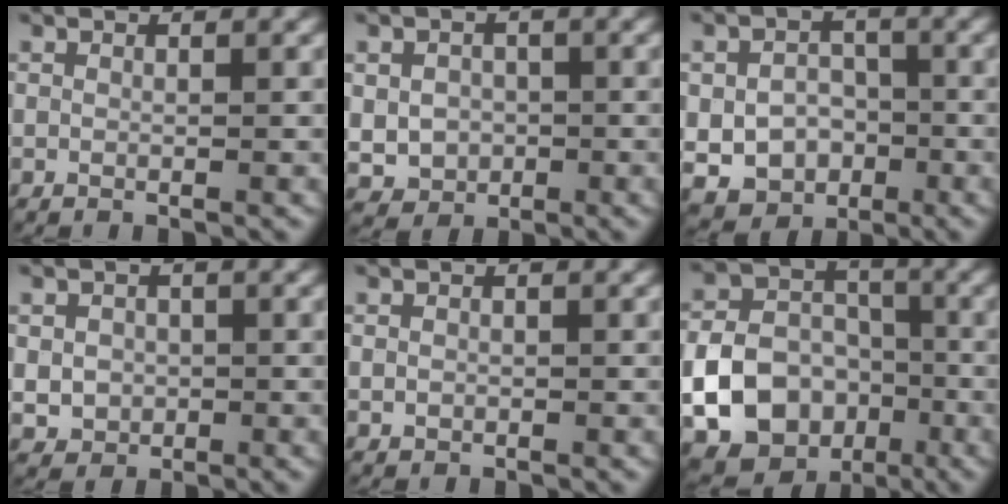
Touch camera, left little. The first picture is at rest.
{"total": 4.0, "force": [-0.2, 3.4, 2.0], "torque": [-0.034, -0.004, -0.003]}
{"total": 6.1, "force": [-1.7, 4.8, 3.4], "torque": [-0.054, -0.008, -0.029]}
{"total": 2.9, "force": [-0.1, 2.6, 1.3], "torque": [-0.021, -0.004, -0.002]}
{"total": 0.8, "force": [-0.1, 0.7, 0.2], "torque": [0.000, -0.003, -0.002]}
{"total": 16.2, "force": [-5.5, 13.7, 6.5], "torque": [-0.131, -0.040, -0.108]}